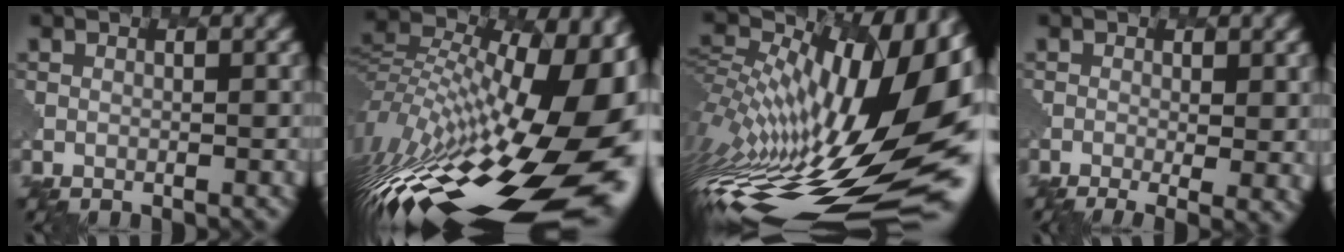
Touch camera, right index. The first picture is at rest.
{"total": 19.8, "force": [-3.9, 9.2, 17.0], "torque": [-0.289, -0.025, -0.057]}
{"total": 16.8, "force": [1.6, 6.9, 15.2], "torque": [-0.262, 0.001, 0.015]}
{"total": 5.2, "force": [-0.9, 2.0, 4.6], "torque": [-0.065, -0.005, -0.001]}